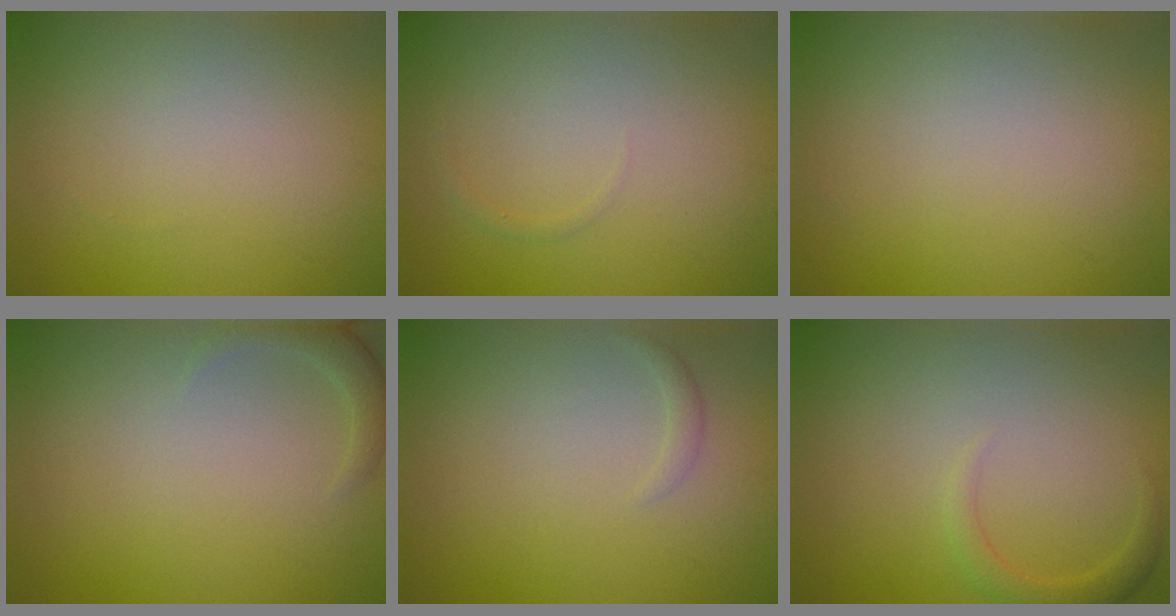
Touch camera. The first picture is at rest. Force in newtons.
{"total": 0.5, "press": 0.5, "slide": 0.1}
{"total": 0.0}
{"total": 1.8, "press": 1.8, "slide": 0.3}
{"total": 0.7, "press": 0.7, "slide": 0.0}
{"total": 1.6, "press": 1.6, "slide": 0.1}